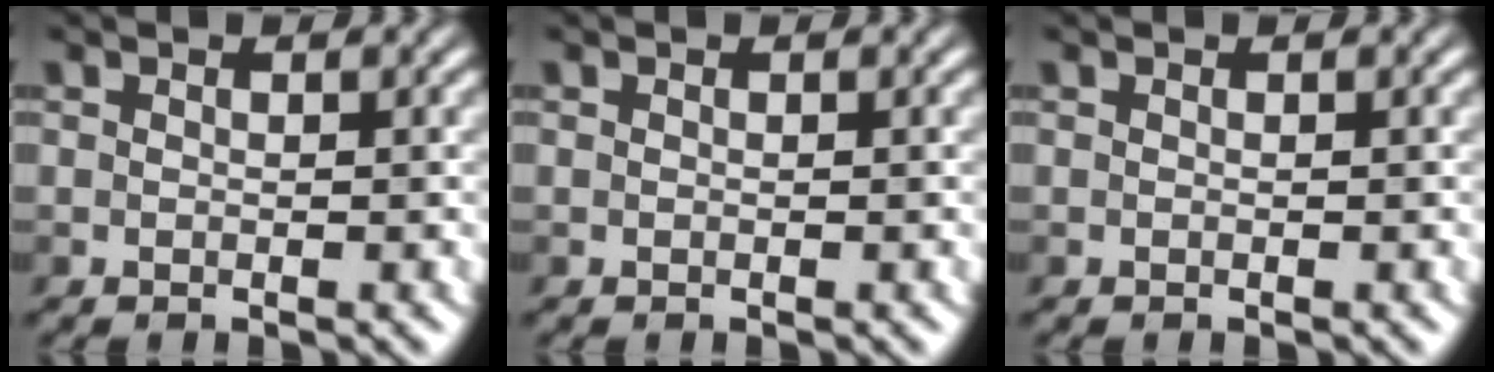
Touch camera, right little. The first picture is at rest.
{"total": 0.0}
{"total": 0.0}